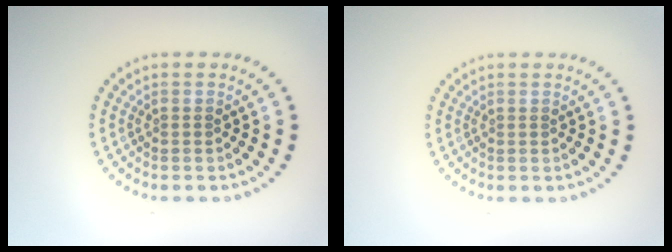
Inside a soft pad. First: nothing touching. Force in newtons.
{"total": 0.0}